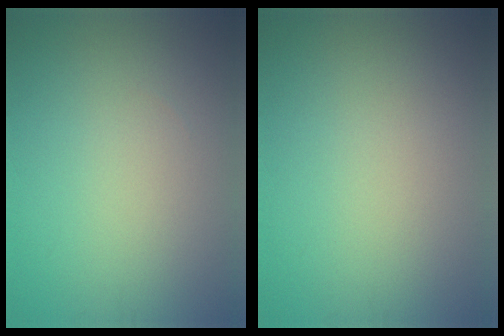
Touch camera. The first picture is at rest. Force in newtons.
{"total": 0.0}